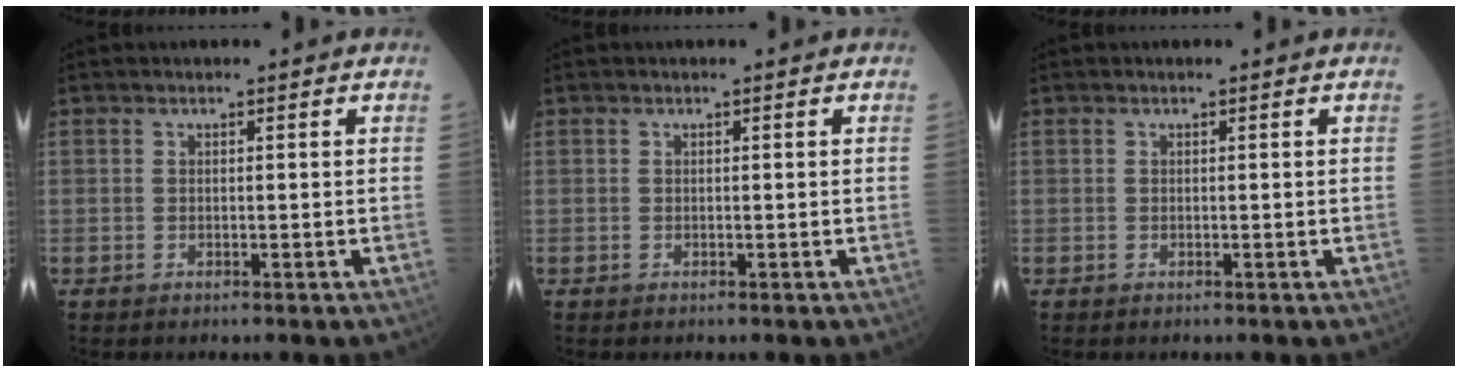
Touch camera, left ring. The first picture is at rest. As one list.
[{"total": 0.0}, {"total": 0.0}]